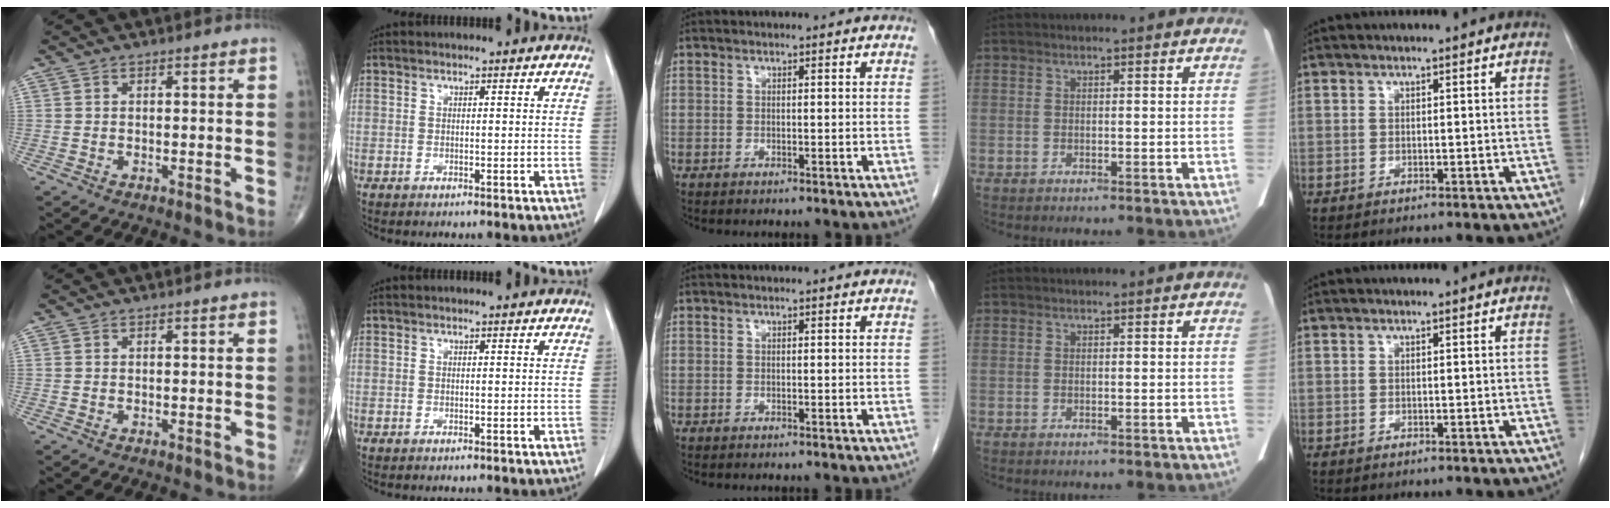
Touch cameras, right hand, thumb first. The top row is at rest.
{}